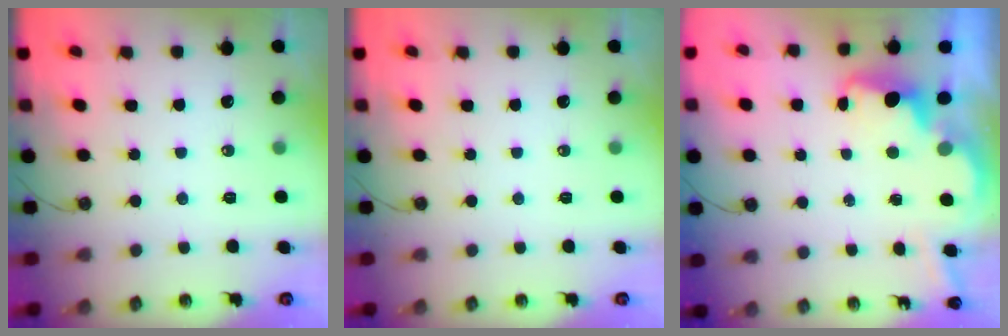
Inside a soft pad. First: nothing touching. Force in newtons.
{"total": 0.0}
{"total": 3.7, "press": 3.7, "slide": 0.7}